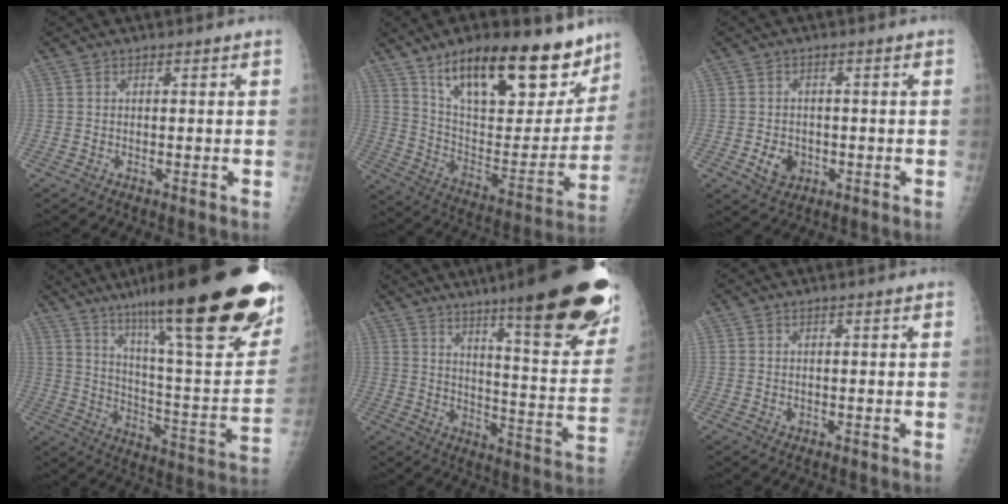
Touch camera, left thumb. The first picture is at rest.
{"total": 26.1, "force": [17.6, 10.4, 16.2], "torque": [-0.197, -0.058, 0.283]}
{"total": 4.3, "force": [-1.3, 3.4, 2.3], "torque": [-0.026, 0.004, -0.015]}
{"total": 35.7, "force": [22.6, 6.1, 26.9], "torque": [-0.314, -0.066, 0.340]}
{"total": 27.5, "force": [17.6, 4.5, 20.6], "torque": [-0.242, -0.077, 0.244]}
{"total": 0.6, "force": [0.0, 0.5, 0.4], "torque": [-0.003, 0.000, 0.003]}